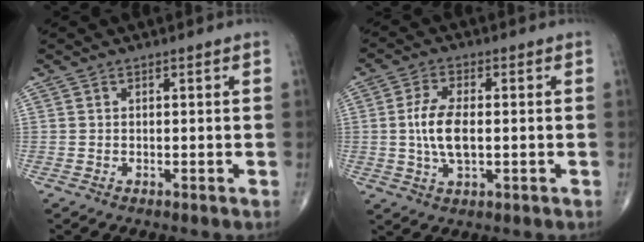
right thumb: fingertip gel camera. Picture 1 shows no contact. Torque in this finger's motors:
{"motor_torque": [2.45, 2.56, 0.87, 0.15, 0.29]}